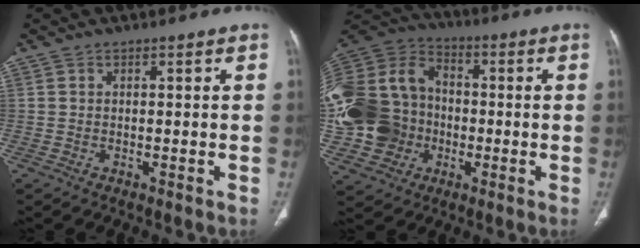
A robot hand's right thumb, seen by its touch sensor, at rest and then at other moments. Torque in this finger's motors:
{"motor_torque": [0.29, 0.34, 0.60, 0.48, 0.26]}